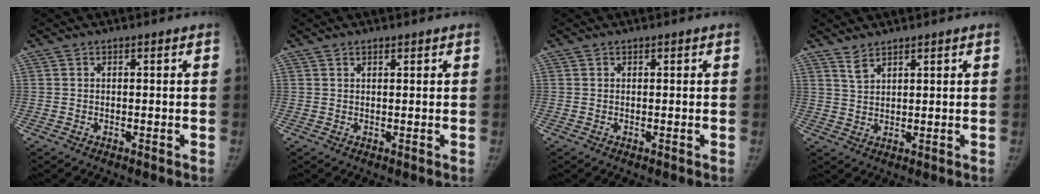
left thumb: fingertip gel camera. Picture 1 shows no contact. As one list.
[{"total": 0.9, "force": [0.7, 0.3, 0.3], "torque": [-0.004, -0.005, 0.011]}, {"total": 0.0}, {"total": 2.9, "force": [2.4, 1.1, 1.0], "torque": [-0.012, -0.015, 0.051]}]